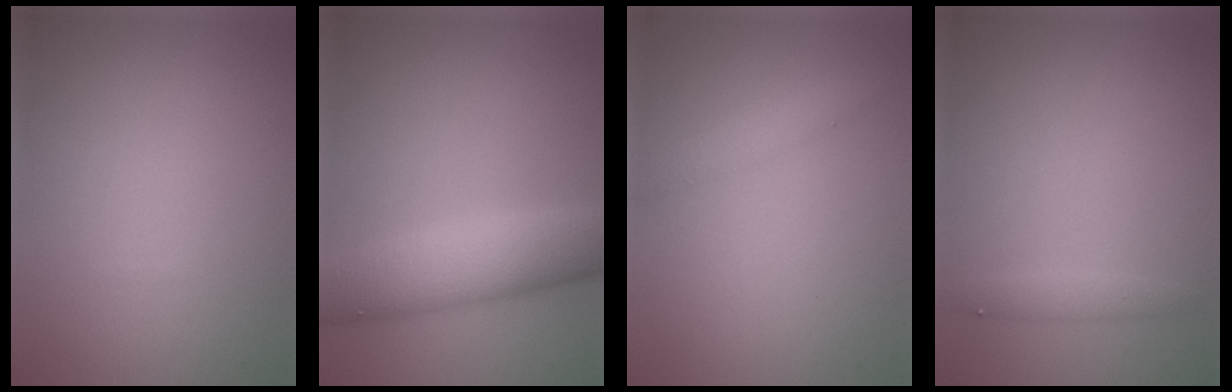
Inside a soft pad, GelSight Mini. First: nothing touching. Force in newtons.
{"total": 6.9, "press": 6.9, "slide": 0.2}
{"total": 1.7, "press": 1.7, "slide": 0.1}
{"total": 0.7, "press": 0.7, "slide": 0.1}